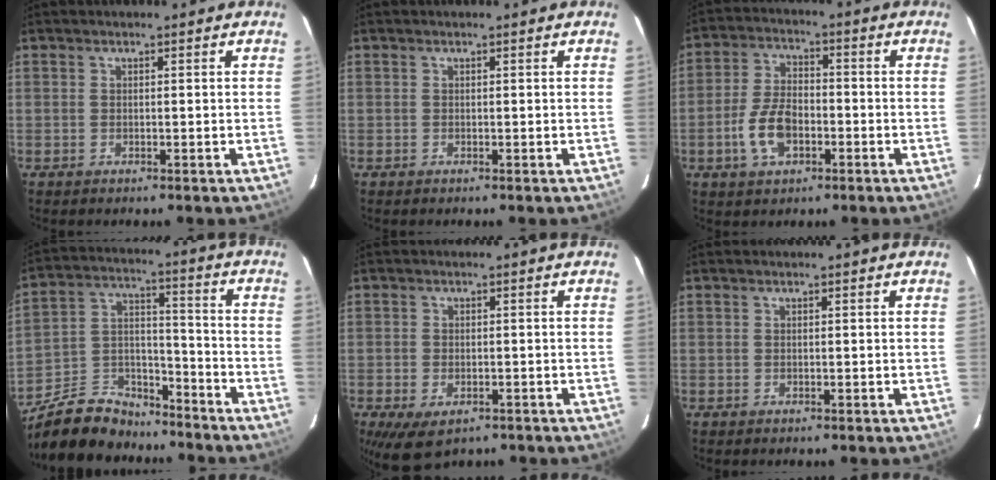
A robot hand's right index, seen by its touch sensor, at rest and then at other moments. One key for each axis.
{"total": 0.0}
{"total": 10.4, "fx": -4.1, "fy": 5.9, "fz": 7.5, "tx": -0.160, "ty": 0.013, "tz": -0.072}
{"total": 15.1, "fx": -12.2, "fy": 7.0, "fz": 5.4, "tx": -0.126, "ty": 0.034, "tz": -0.201}
{"total": 6.7, "fx": -3.6, "fy": 3.7, "fz": 4.2, "tx": -0.087, "ty": -0.026, "tz": -0.055}
{"total": 0.0}